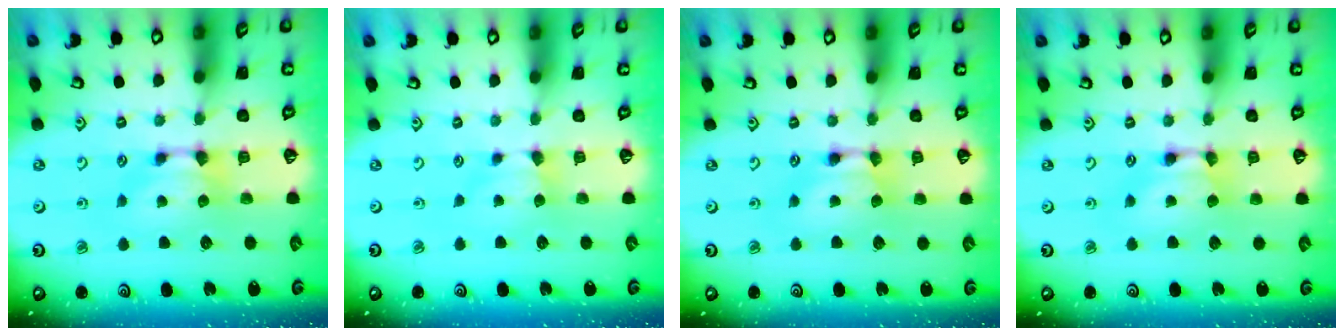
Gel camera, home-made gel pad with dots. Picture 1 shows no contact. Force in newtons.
{"total": 1.8, "press": 1.7, "slide": 0.5}
{"total": 1.6, "press": 1.6, "slide": 0.1}
{"total": 1.6, "press": 1.6, "slide": 0.1}